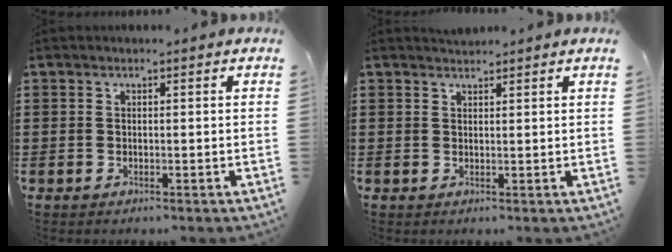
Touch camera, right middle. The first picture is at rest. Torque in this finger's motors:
{"motor_torque": [0.02, -0.20, -0.05, -0.01]}